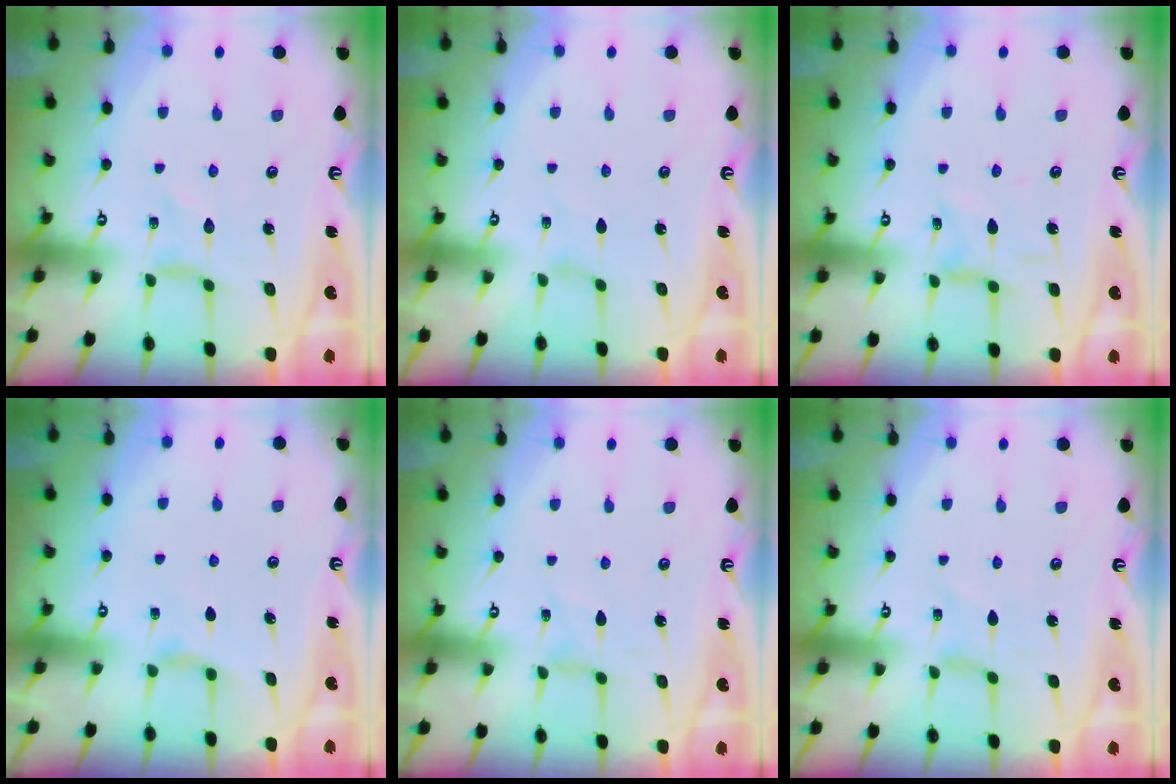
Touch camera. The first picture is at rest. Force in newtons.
{"total": 0.0}
{"total": 1.8, "press": 1.8, "slide": 0.3}
{"total": 3.1, "press": 3.0, "slide": 0.4}
{"total": 0.0}
{"total": 0.0}